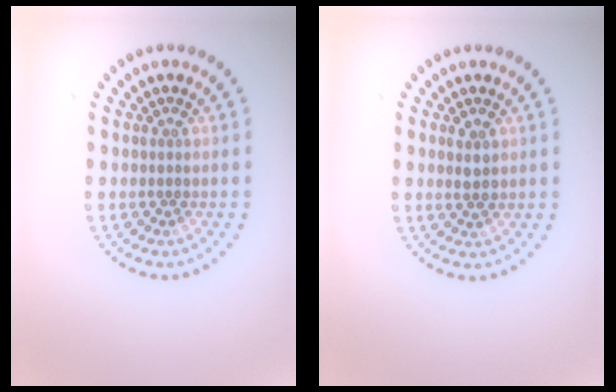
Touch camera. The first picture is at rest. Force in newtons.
{"total": 1.6, "press": 1.6, "slide": 0.1}